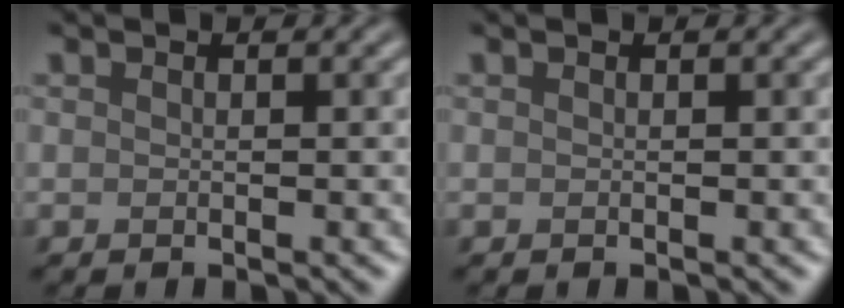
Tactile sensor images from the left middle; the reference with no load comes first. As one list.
[{"total": 0.0}]